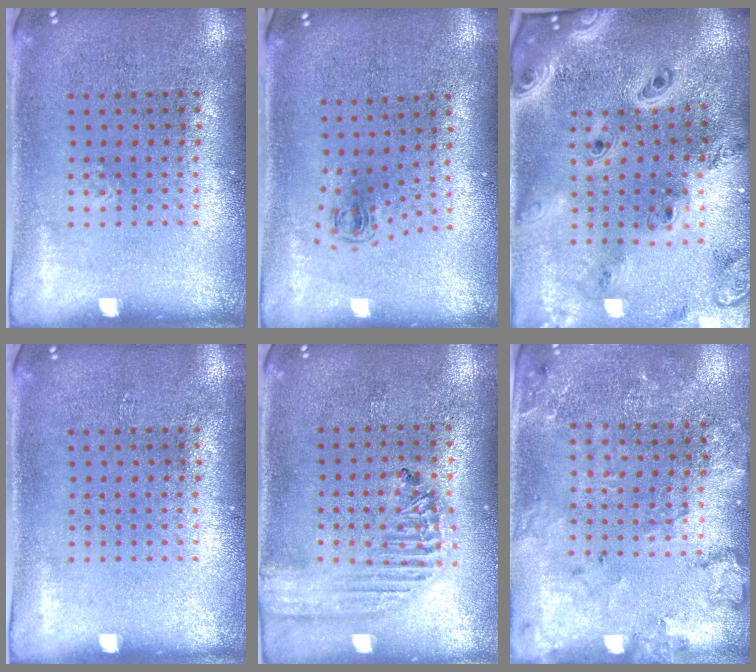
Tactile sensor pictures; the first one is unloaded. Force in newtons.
{"total": 0.6, "press": 0.3, "slide": 0.5}
{"total": 4.1, "press": 3.1, "slide": 2.7}
{"total": 0.0}
{"total": 1.9, "press": 1.7, "slide": 0.8}
{"total": 1.8, "press": 1.8, "slide": 0.3}